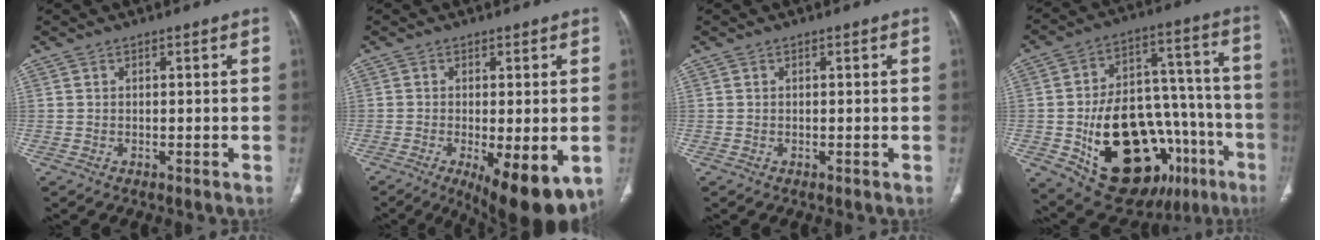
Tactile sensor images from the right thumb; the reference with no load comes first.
{"total": 12.8, "force": [-4.7, 4.2, 11.1], "torque": [-0.141, -0.019, -0.061]}
{"total": 0.0}
{"total": 30.0, "force": [-11.6, 16.7, 22.0], "torque": [-0.285, 0.059, -0.154]}